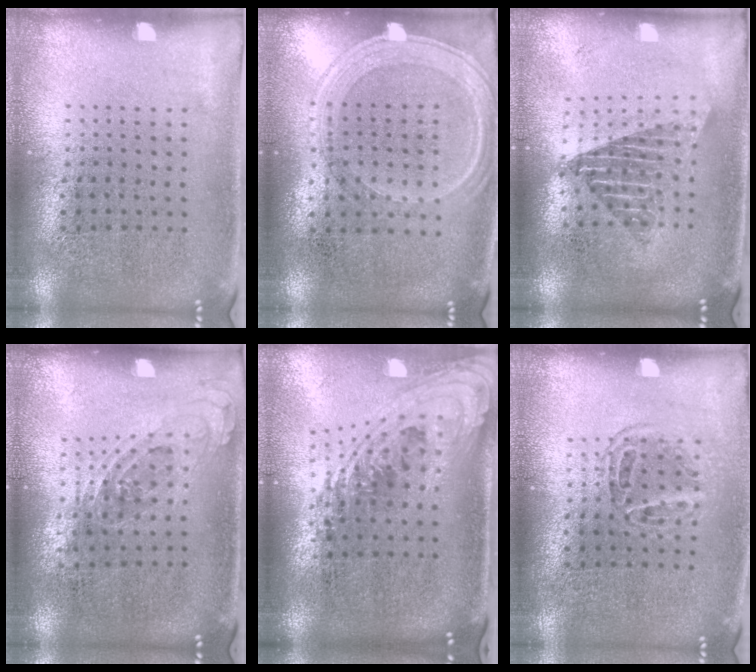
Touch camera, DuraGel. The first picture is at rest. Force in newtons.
{"total": 1.3, "press": 1.3, "slide": 0.3}
{"total": 1.7, "press": 1.4, "slide": 1.1}
{"total": 0.8, "press": 0.7, "slide": 0.4}
{"total": 2.4, "press": 1.7, "slide": 1.7}
{"total": 1.1, "press": 1.0, "slide": 0.5}